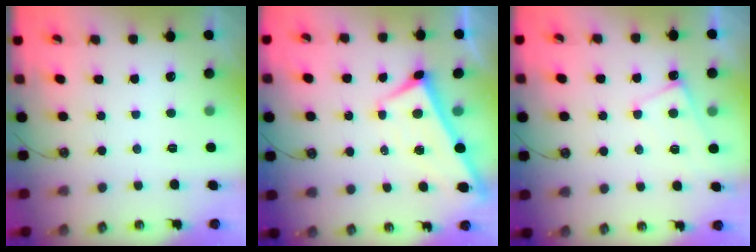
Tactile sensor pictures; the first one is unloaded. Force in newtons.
{"total": 2.3, "press": 2.3, "slide": 0.2}
{"total": 1.3, "press": 1.2, "slide": 0.4}